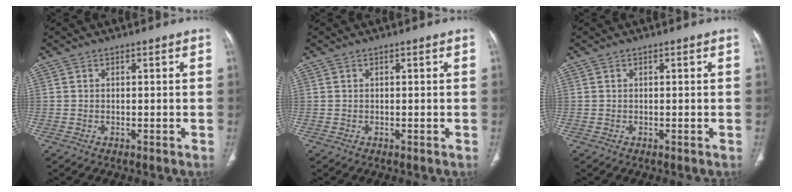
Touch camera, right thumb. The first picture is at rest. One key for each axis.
{"total": 0.0}
{"total": 0.0}